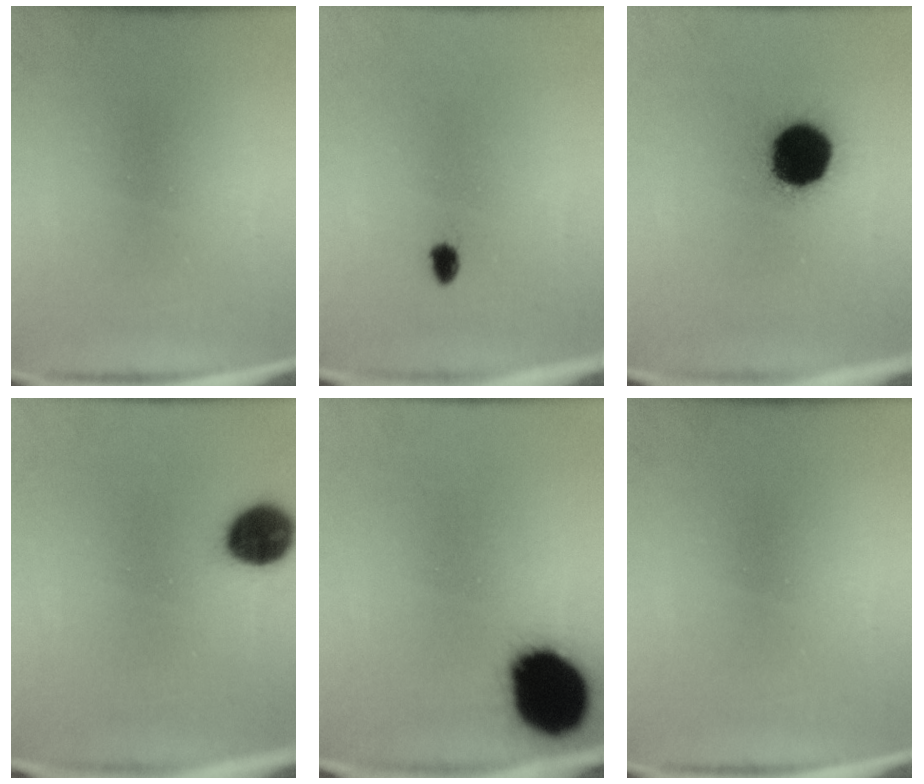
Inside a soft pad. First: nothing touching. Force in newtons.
{"total": 1.4}
{"total": 17.0}
{"total": 9.8}
{"total": 18.5}
{"total": 0.0}